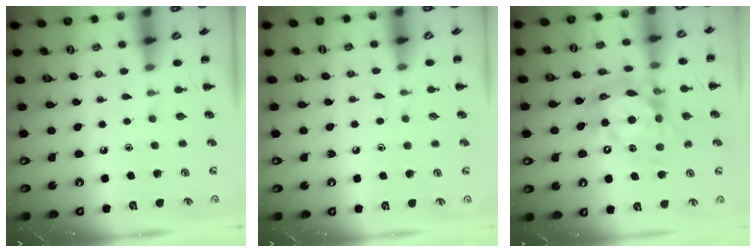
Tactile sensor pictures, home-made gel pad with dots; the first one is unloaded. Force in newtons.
{"total": 3.0, "press": 2.8, "slide": 1.2}
{"total": 16.2, "press": 15.6, "slide": 4.3}